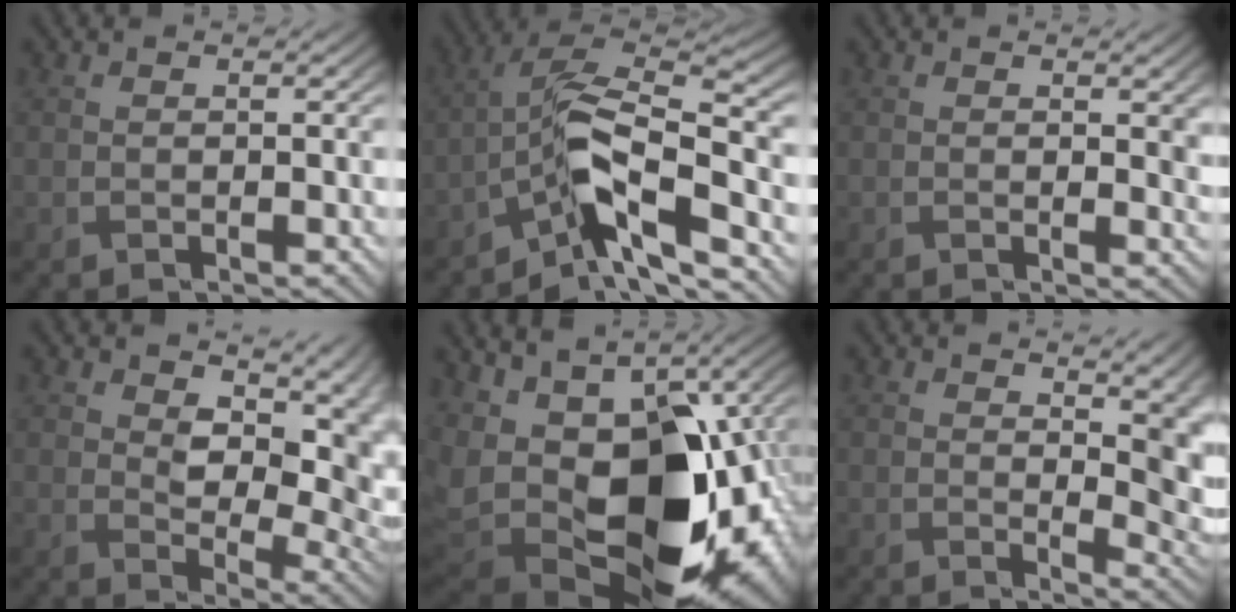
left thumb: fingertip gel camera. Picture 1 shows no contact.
{"total": 9.3, "force": [-5.7, 2.5, 6.9], "torque": [-0.108, 0.019, -0.123]}
{"total": 2.3, "force": [0.5, 1.4, 1.8], "torque": [-0.026, -0.006, 0.009]}
{"total": 10.1, "force": [2.4, 5.9, 7.8], "torque": [-0.130, -0.005, 0.039]}
{"total": 19.2, "force": [-2.8, 11.3, 15.3], "torque": [-0.270, -0.041, 0.000]}
{"total": 8.5, "force": [2.6, 4.6, 6.7], "torque": [-0.091, -0.021, 0.060]}